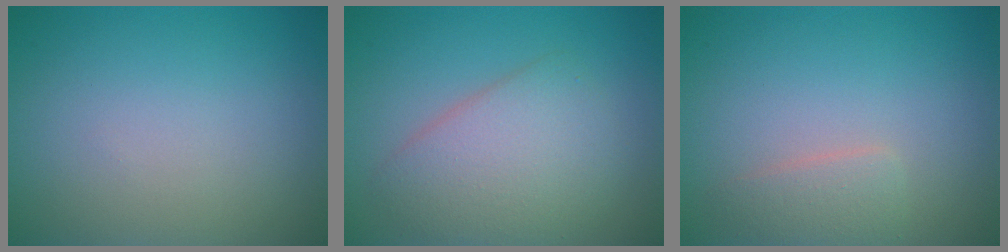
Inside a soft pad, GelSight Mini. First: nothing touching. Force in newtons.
{"total": 4.6, "press": 4.6, "slide": 0.1}
{"total": 1.8, "press": 1.8, "slide": 0.0}